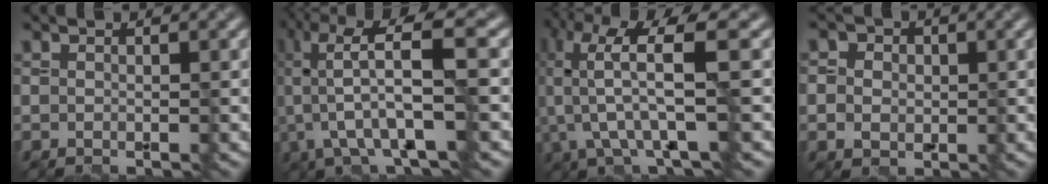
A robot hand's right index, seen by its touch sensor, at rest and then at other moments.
{"total": 8.3, "force": [-0.3, 2.1, 8.0], "torque": [-0.162, 0.008, 0.000]}
{"total": 7.0, "force": [0.1, 1.7, 6.8], "torque": [-0.149, 0.007, 0.005]}
{"total": 4.0, "force": [0.9, 3.5, 1.8], "torque": [-0.023, 0.018, -0.001]}